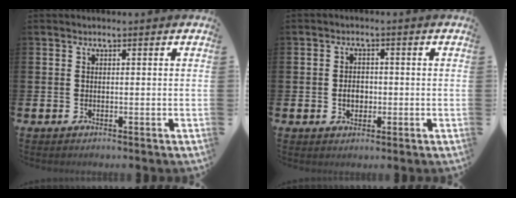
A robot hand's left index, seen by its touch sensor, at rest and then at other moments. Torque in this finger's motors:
{"motor_torque": [0.30, 0.08, 0.05, 0.04]}